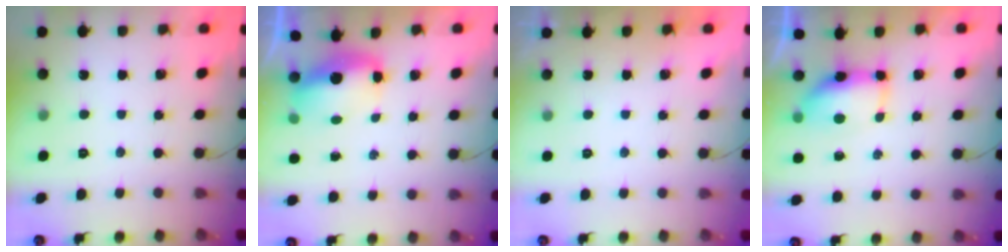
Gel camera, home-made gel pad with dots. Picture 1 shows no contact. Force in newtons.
{"total": 7.1, "press": 7.1, "slide": 0.7}
{"total": 1.9, "press": 0.1, "slide": 1.9}
{"total": 8.8, "press": 7.8, "slide": 3.9}